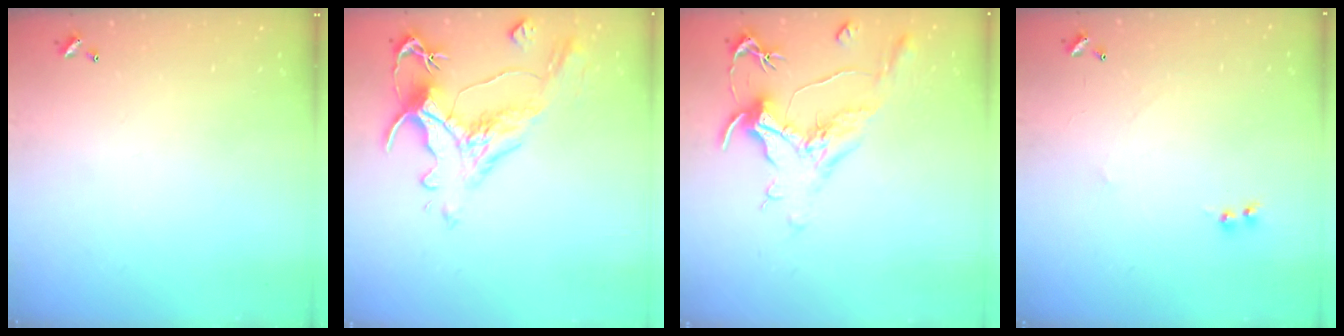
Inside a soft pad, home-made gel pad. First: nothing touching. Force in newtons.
{"total": 1.8, "press": 0.9, "slide": 1.5}
{"total": 1.3, "press": 1.1, "slide": 0.7}
{"total": 1.1, "press": 0.9, "slide": 0.6}